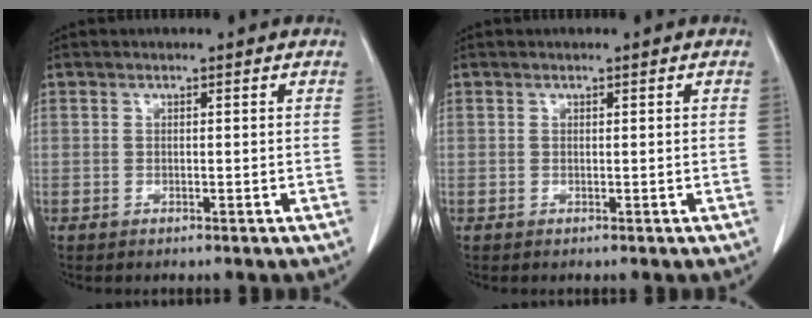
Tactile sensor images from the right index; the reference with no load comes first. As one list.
[{"total": 0.0}]